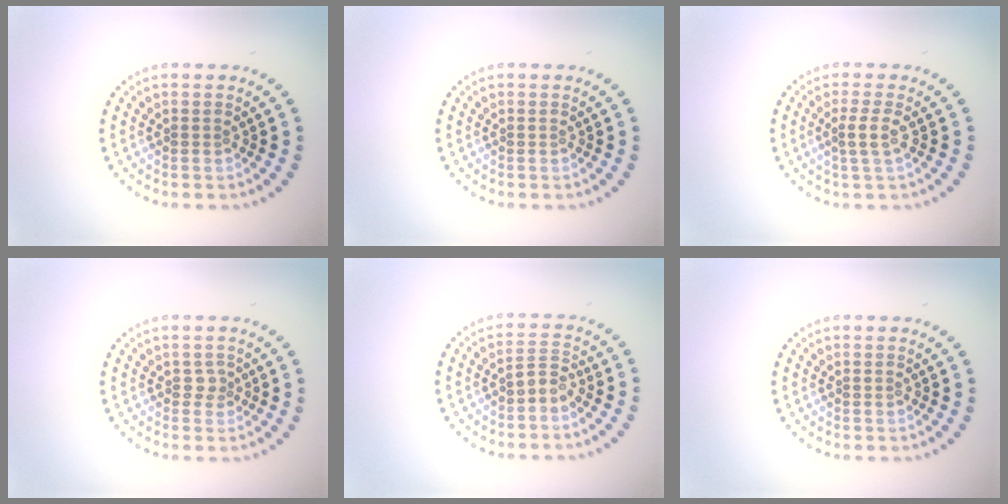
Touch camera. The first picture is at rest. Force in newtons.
{"total": 0.0}
{"total": 1.7, "press": 1.3, "slide": 1.1}
{"total": 0.9, "press": 0.5, "slide": 0.8}
{"total": 1.4, "press": 1.2, "slide": 0.9}
{"total": 0.0}